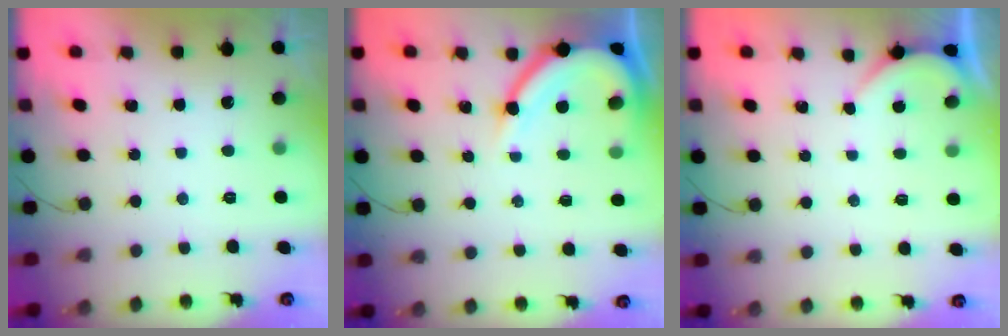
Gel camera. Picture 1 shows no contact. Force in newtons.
{"total": 10.0, "press": 9.9, "slide": 0.9}
{"total": 1.9, "press": 1.9, "slide": 0.3}